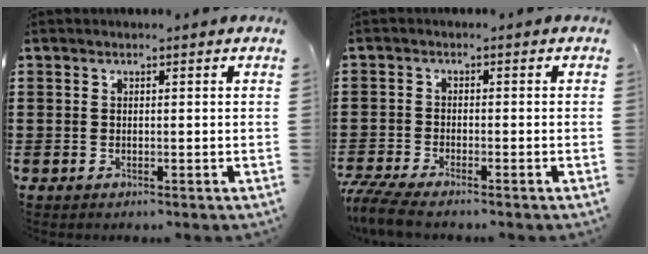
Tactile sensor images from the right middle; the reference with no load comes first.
{"total": 3.7, "force": [-3.3, 0.1, 1.7], "torque": [-0.050, -0.015, -0.068]}